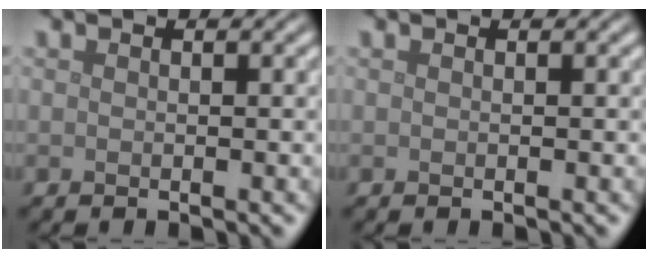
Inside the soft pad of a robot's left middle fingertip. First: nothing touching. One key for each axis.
{"total": 0.0}